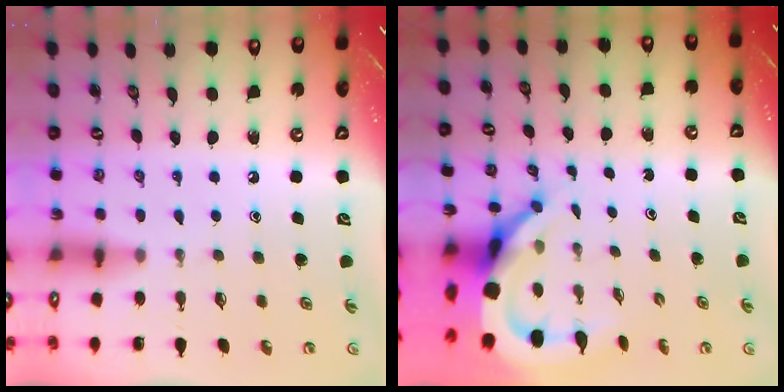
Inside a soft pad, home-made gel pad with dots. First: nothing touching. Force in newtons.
{"total": 9.1, "press": 9.0, "slide": 1.2}